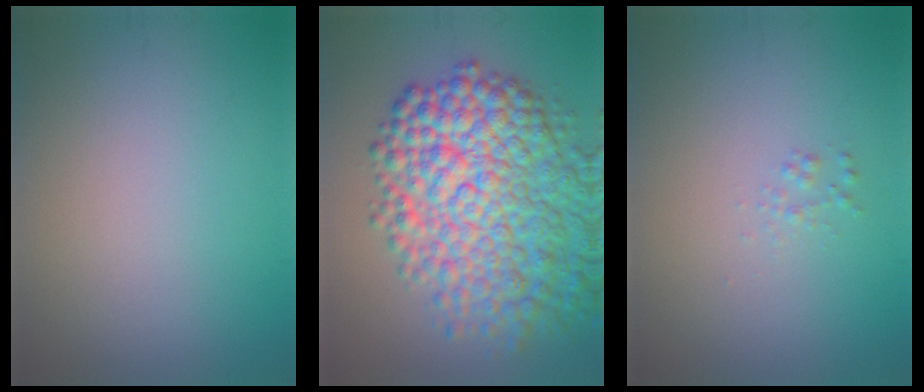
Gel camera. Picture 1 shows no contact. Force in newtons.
{"total": 11.2, "press": 11.2, "slide": 0.2}
{"total": 0.7, "press": 0.7, "slide": 0.0}